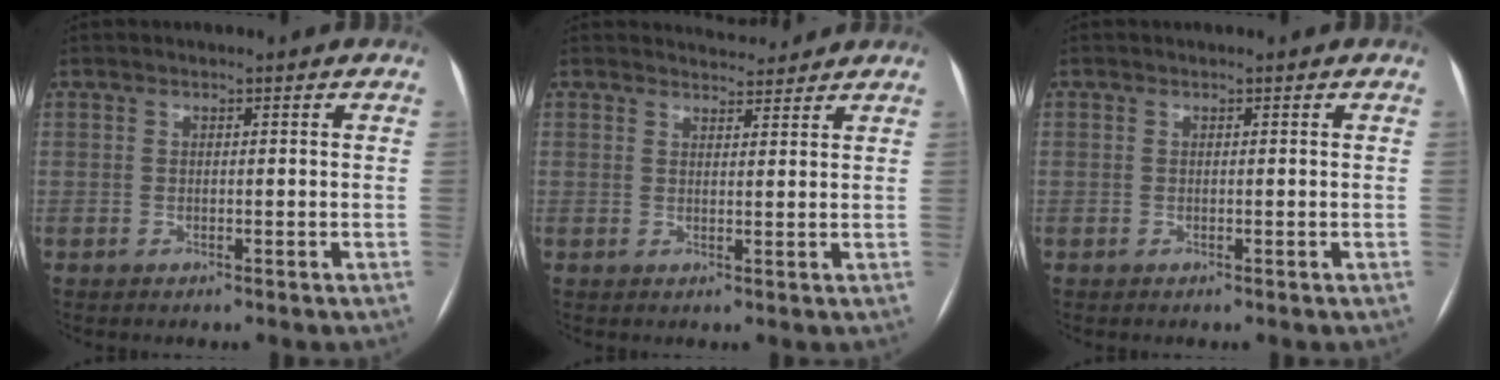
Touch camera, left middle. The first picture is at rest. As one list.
[{"total": 3.8, "force": [3.8, 0.6, 0.1], "torque": [-0.008, 0.009, 0.052]}, {"total": 0.0}]